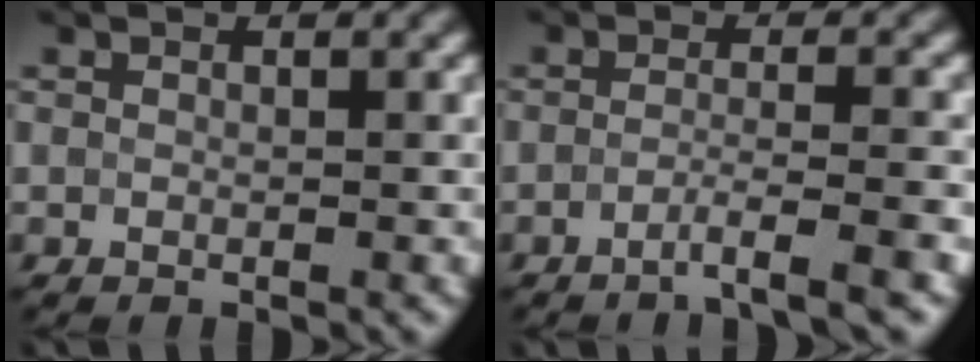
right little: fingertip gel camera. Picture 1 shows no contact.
{"total": 3.3, "force": [-2.0, 0.3, 2.7], "torque": [-0.031, 0.007, -0.049]}